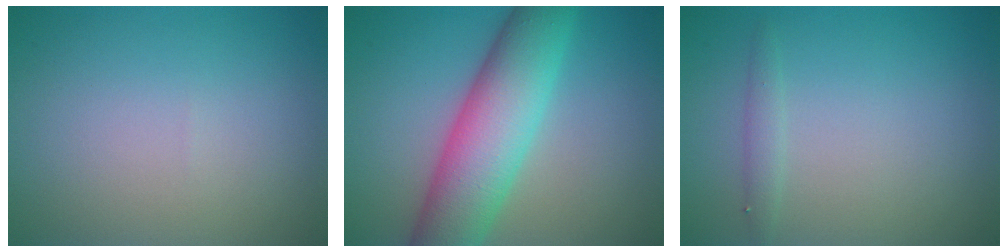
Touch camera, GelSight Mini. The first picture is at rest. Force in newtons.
{"total": 8.9, "press": 8.9, "slide": 0.4}
{"total": 1.0, "press": 1.0, "slide": 0.1}